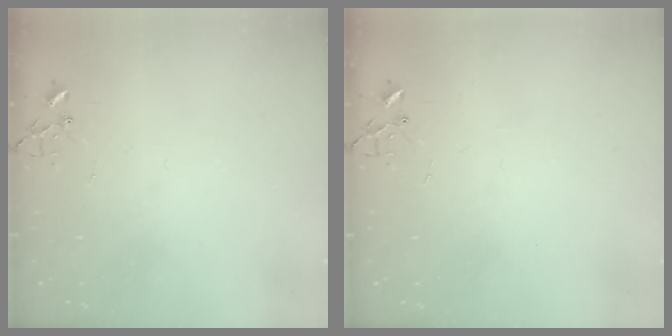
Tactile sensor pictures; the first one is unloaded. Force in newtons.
{"total": 1.8, "press": 1.8, "slide": 0.3}